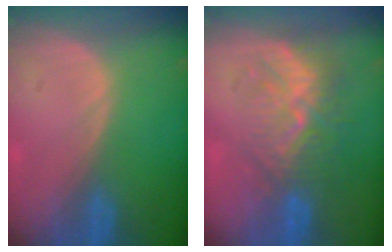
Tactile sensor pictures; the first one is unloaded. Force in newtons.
{"total": 8.7, "press": 8.2, "slide": 3.2}